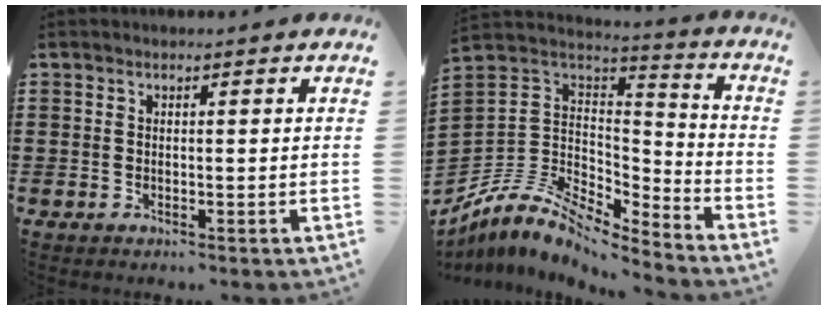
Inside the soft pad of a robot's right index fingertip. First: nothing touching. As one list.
[{"total": 8.7, "force": [-6.3, 4.1, 4.4], "torque": [-0.120, -0.003, -0.131]}]